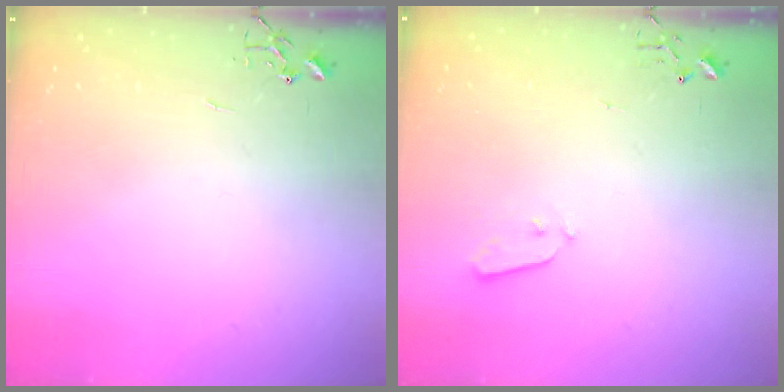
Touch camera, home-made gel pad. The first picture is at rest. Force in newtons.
{"total": 3.8, "press": 3.8, "slide": 0.1}